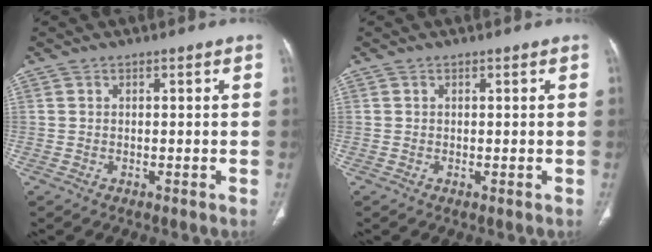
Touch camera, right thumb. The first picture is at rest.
{"total": 0.0}